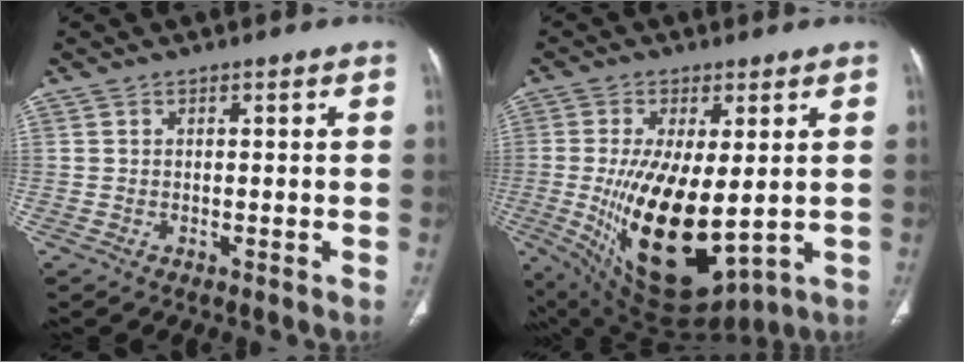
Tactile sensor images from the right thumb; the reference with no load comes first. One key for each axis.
{"total": 18.3, "fx": -1.5, "fy": 8.0, "fz": 16.4, "tx": -0.295, "ty": -0.027, "tz": 0.004}